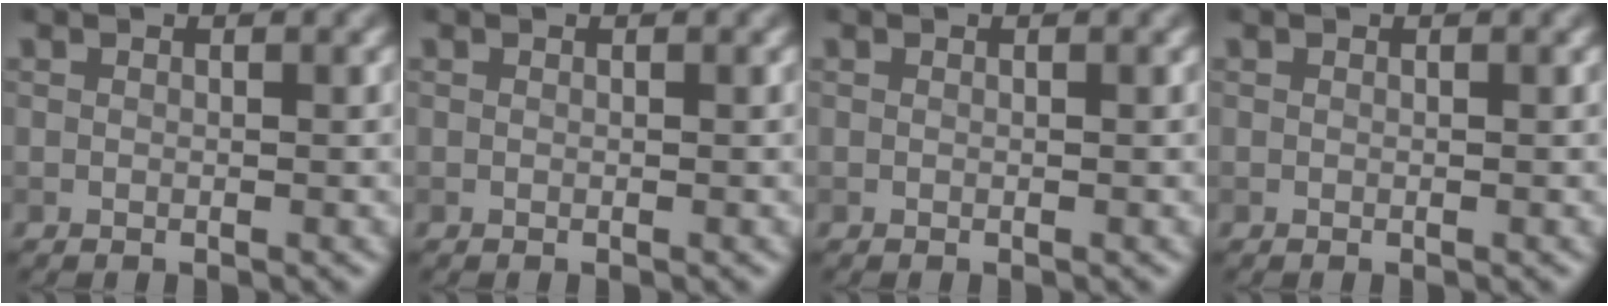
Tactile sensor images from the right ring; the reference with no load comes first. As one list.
[{"total": 0.0}, {"total": 0.0}, {"total": 0.0}]